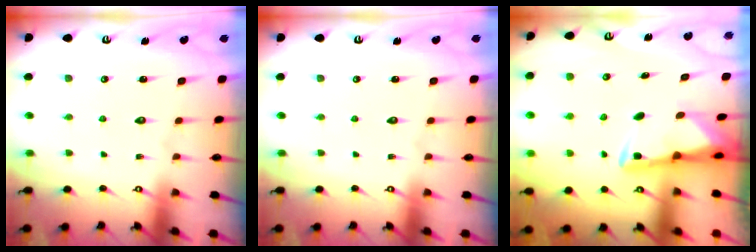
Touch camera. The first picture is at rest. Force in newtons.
{"total": 0.0}
{"total": 2.9, "press": 2.9, "slide": 0.4}